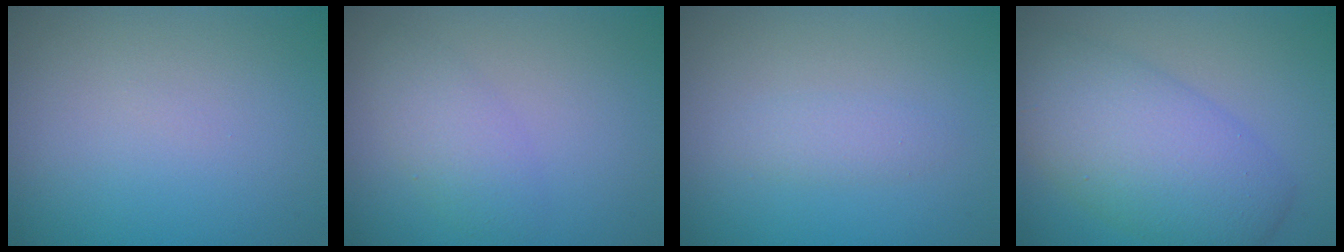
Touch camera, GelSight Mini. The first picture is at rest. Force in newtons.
{"total": 2.5, "press": 2.5, "slide": 0.1}
{"total": 1.5, "press": 1.5, "slide": 0.1}
{"total": 7.9, "press": 7.9, "slide": 0.1}